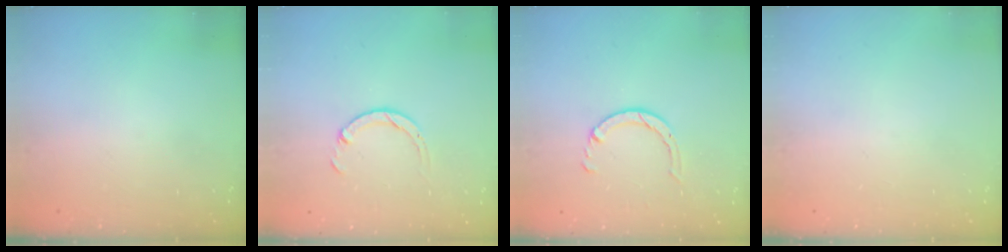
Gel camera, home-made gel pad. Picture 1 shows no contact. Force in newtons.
{"total": 4.6, "press": 4.6, "slide": 0.3}
{"total": 3.6, "press": 3.5, "slide": 0.4}
{"total": 0.0}